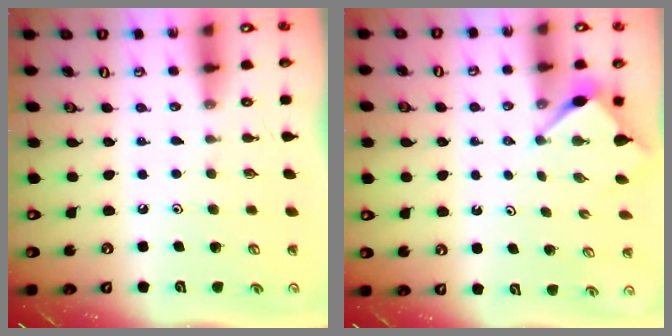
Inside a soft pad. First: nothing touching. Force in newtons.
{"total": 3.2, "press": 3.2, "slide": 0.3}